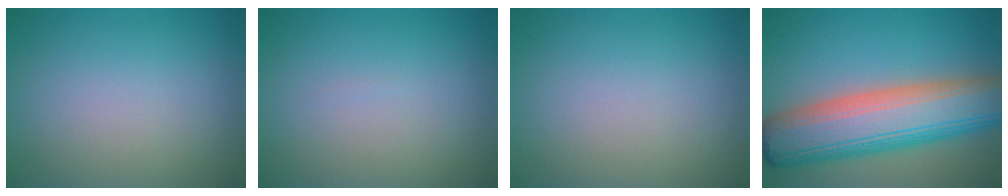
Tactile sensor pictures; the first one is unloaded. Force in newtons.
{"total": 0.0}
{"total": 0.0}
{"total": 12.0, "press": 12.0, "slide": 0.5}